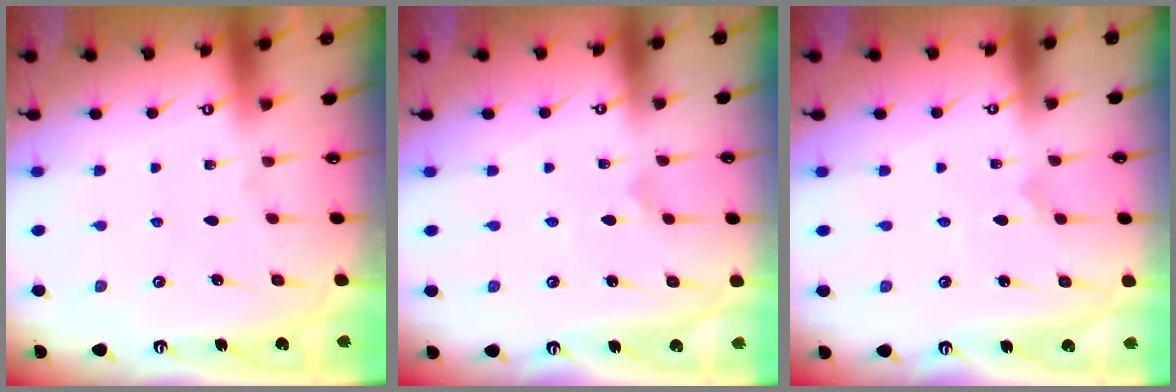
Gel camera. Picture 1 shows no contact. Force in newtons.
{"total": 2.3, "press": 2.3, "slide": 0.0}
{"total": 2.3, "press": 2.3, "slide": 0.0}